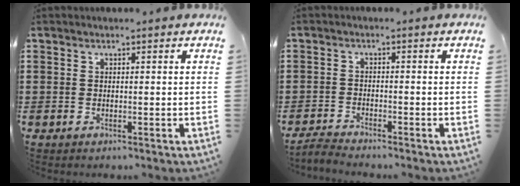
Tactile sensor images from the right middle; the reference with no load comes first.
{"total": 2.2, "force": [-2.1, 0.0, 0.5], "torque": [-0.019, -0.001, -0.045]}